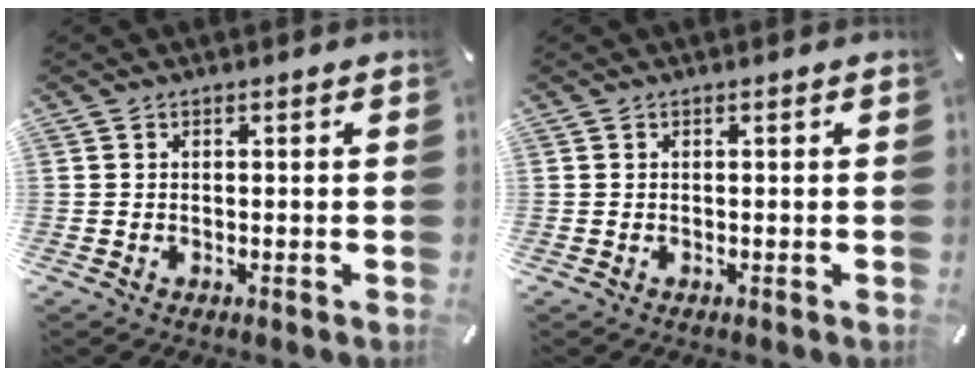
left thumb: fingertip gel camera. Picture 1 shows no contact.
{"total": 0.0}